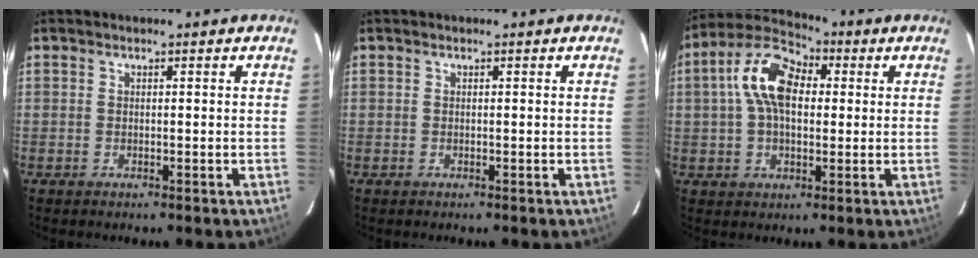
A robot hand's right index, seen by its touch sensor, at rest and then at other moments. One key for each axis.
{"total": 0.0}
{"total": 12.6, "fx": 2.2, "fy": 7.4, "fz": 9.9, "tx": -0.190, "ty": 0.032, "tz": 0.031}